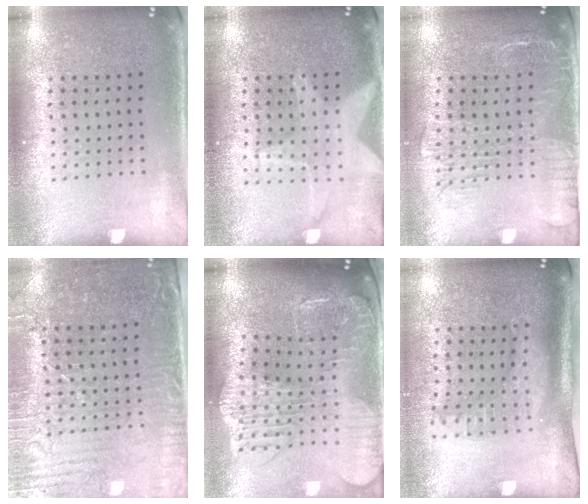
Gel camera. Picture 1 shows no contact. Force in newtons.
{"total": 1.2, "press": 1.2, "slide": 0.2}
{"total": 2.0, "press": 1.6, "slide": 1.2}
{"total": 3.5, "press": 3.1, "slide": 1.5}
{"total": 2.7, "press": 2.3, "slide": 1.4}
{"total": 2.0, "press": 1.5, "slide": 1.3}